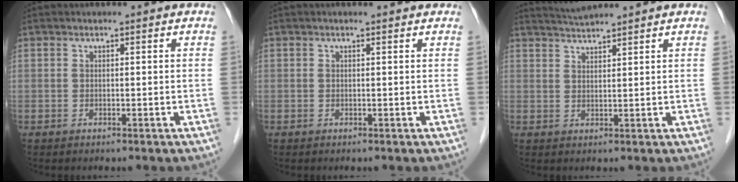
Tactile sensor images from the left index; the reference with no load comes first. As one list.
[{"total": 1.3, "force": [1.2, 0.3, 0.5], "torque": [-0.012, 0.018, 0.012]}, {"total": 3.9, "force": [3.7, -0.7, 0.7], "torque": [-0.014, 0.019, 0.071]}]